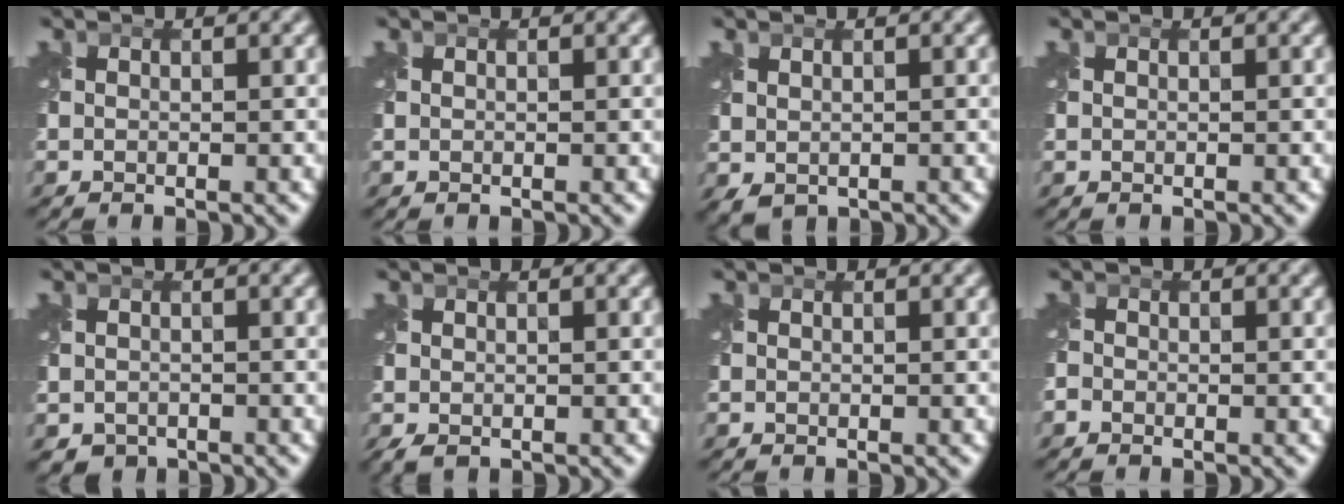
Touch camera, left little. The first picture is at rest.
{"total": 0.0}
{"total": 1.1, "force": [0.1, 0.9, 0.8], "torque": [-0.022, -0.005, 0.009]}
{"total": 0.0}
{"total": 1.4, "force": [-0.8, 1.1, 0.3], "torque": [-0.007, -0.012, -0.016]}
{"total": 1.0, "force": [-0.3, 0.6, 0.7], "torque": [-0.024, -0.007, -0.003]}
{"total": 0.0}
{"total": 0.6, "force": [-0.5, 0.3, -0.1], "torque": [0.001, -0.002, -0.014]}